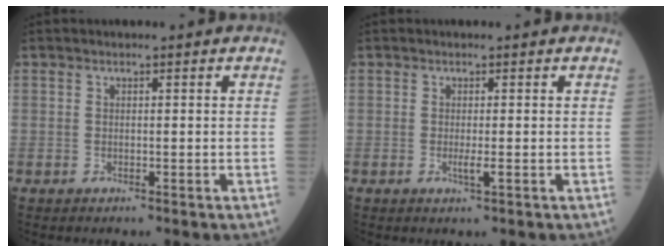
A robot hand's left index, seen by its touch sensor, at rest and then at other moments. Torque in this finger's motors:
{"motor_torque": [0.20, 0.20, 0.15, 0.05]}